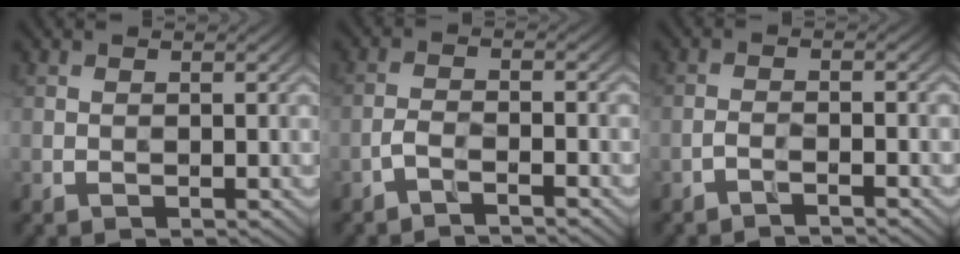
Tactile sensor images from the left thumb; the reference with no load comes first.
{"total": 2.6, "force": [-2.1, 0.4, 1.5], "torque": [-0.032, 0.002, -0.050]}
{"total": 2.1, "force": [-1.7, 0.3, 1.2], "torque": [-0.020, 0.004, -0.042]}